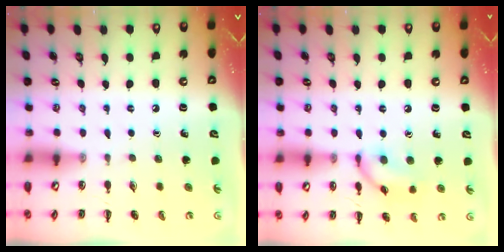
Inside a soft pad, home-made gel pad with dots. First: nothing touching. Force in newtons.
{"total": 10.7, "press": 10.7, "slide": 0.5}